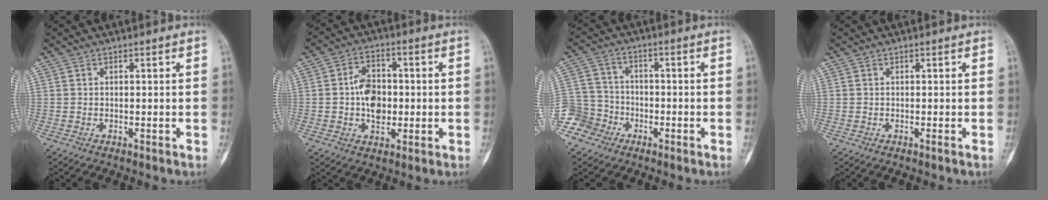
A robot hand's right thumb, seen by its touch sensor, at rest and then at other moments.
{"total": 8.3, "force": [-0.4, 5.9, 5.8], "torque": [-0.071, 0.014, -0.011]}
{"total": 7.9, "force": [-4.8, 6.2, 0.5], "torque": [0.014, 0.041, -0.098]}
{"total": 0.0}